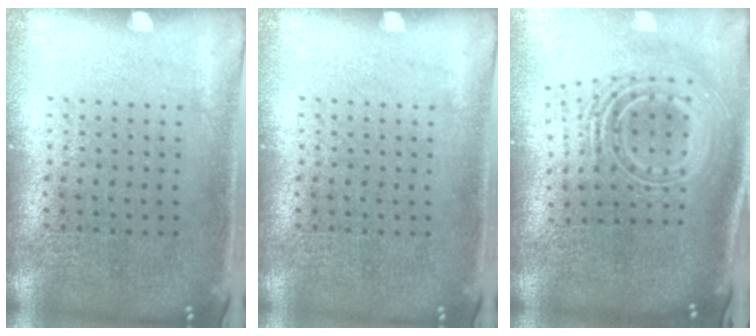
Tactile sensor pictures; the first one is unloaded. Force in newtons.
{"total": 0.0}
{"total": 2.6, "press": 1.8, "slide": 1.9}